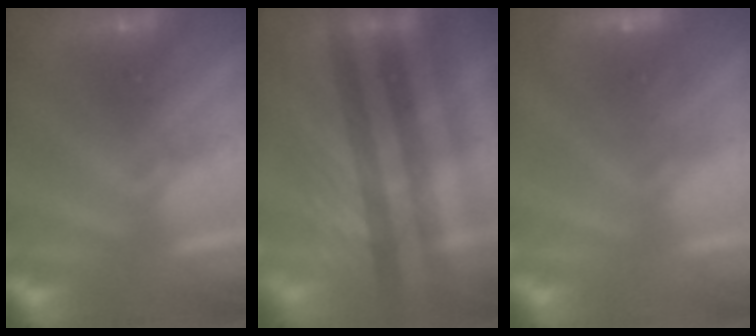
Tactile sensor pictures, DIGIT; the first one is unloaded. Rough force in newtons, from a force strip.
{"total": 3.3}
{"total": 6.8}